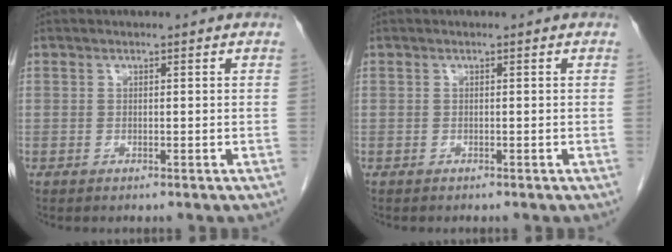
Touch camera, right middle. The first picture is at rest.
{"total": 0.0}